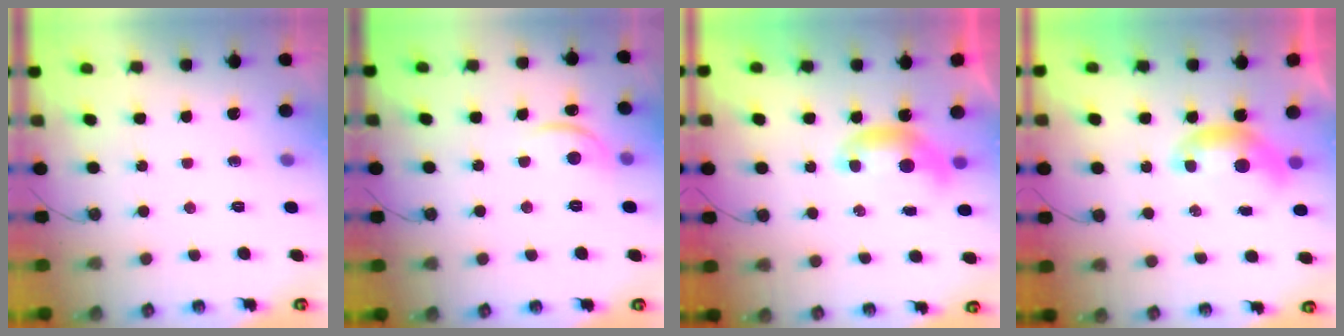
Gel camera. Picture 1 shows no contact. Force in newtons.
{"total": 3.0, "press": 3.0, "slide": 0.5}
{"total": 0.0}
{"total": 0.0}